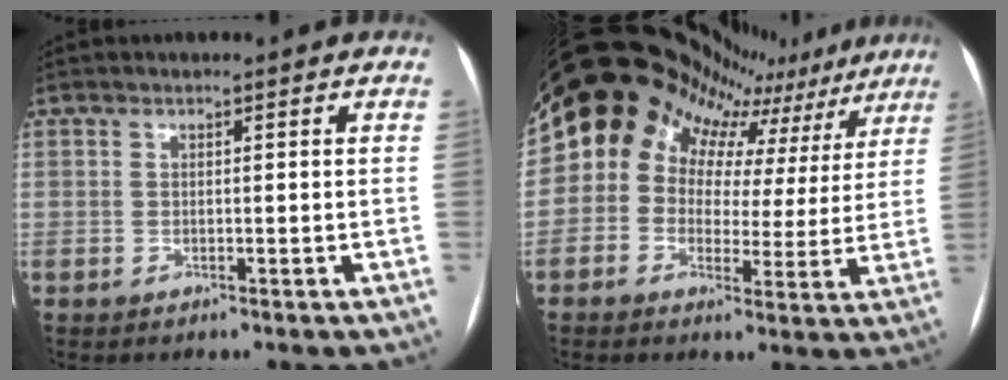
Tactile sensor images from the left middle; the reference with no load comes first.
{"total": 20.7, "force": [15.6, 11.8, 6.9], "torque": [-0.110, 0.070, 0.177]}